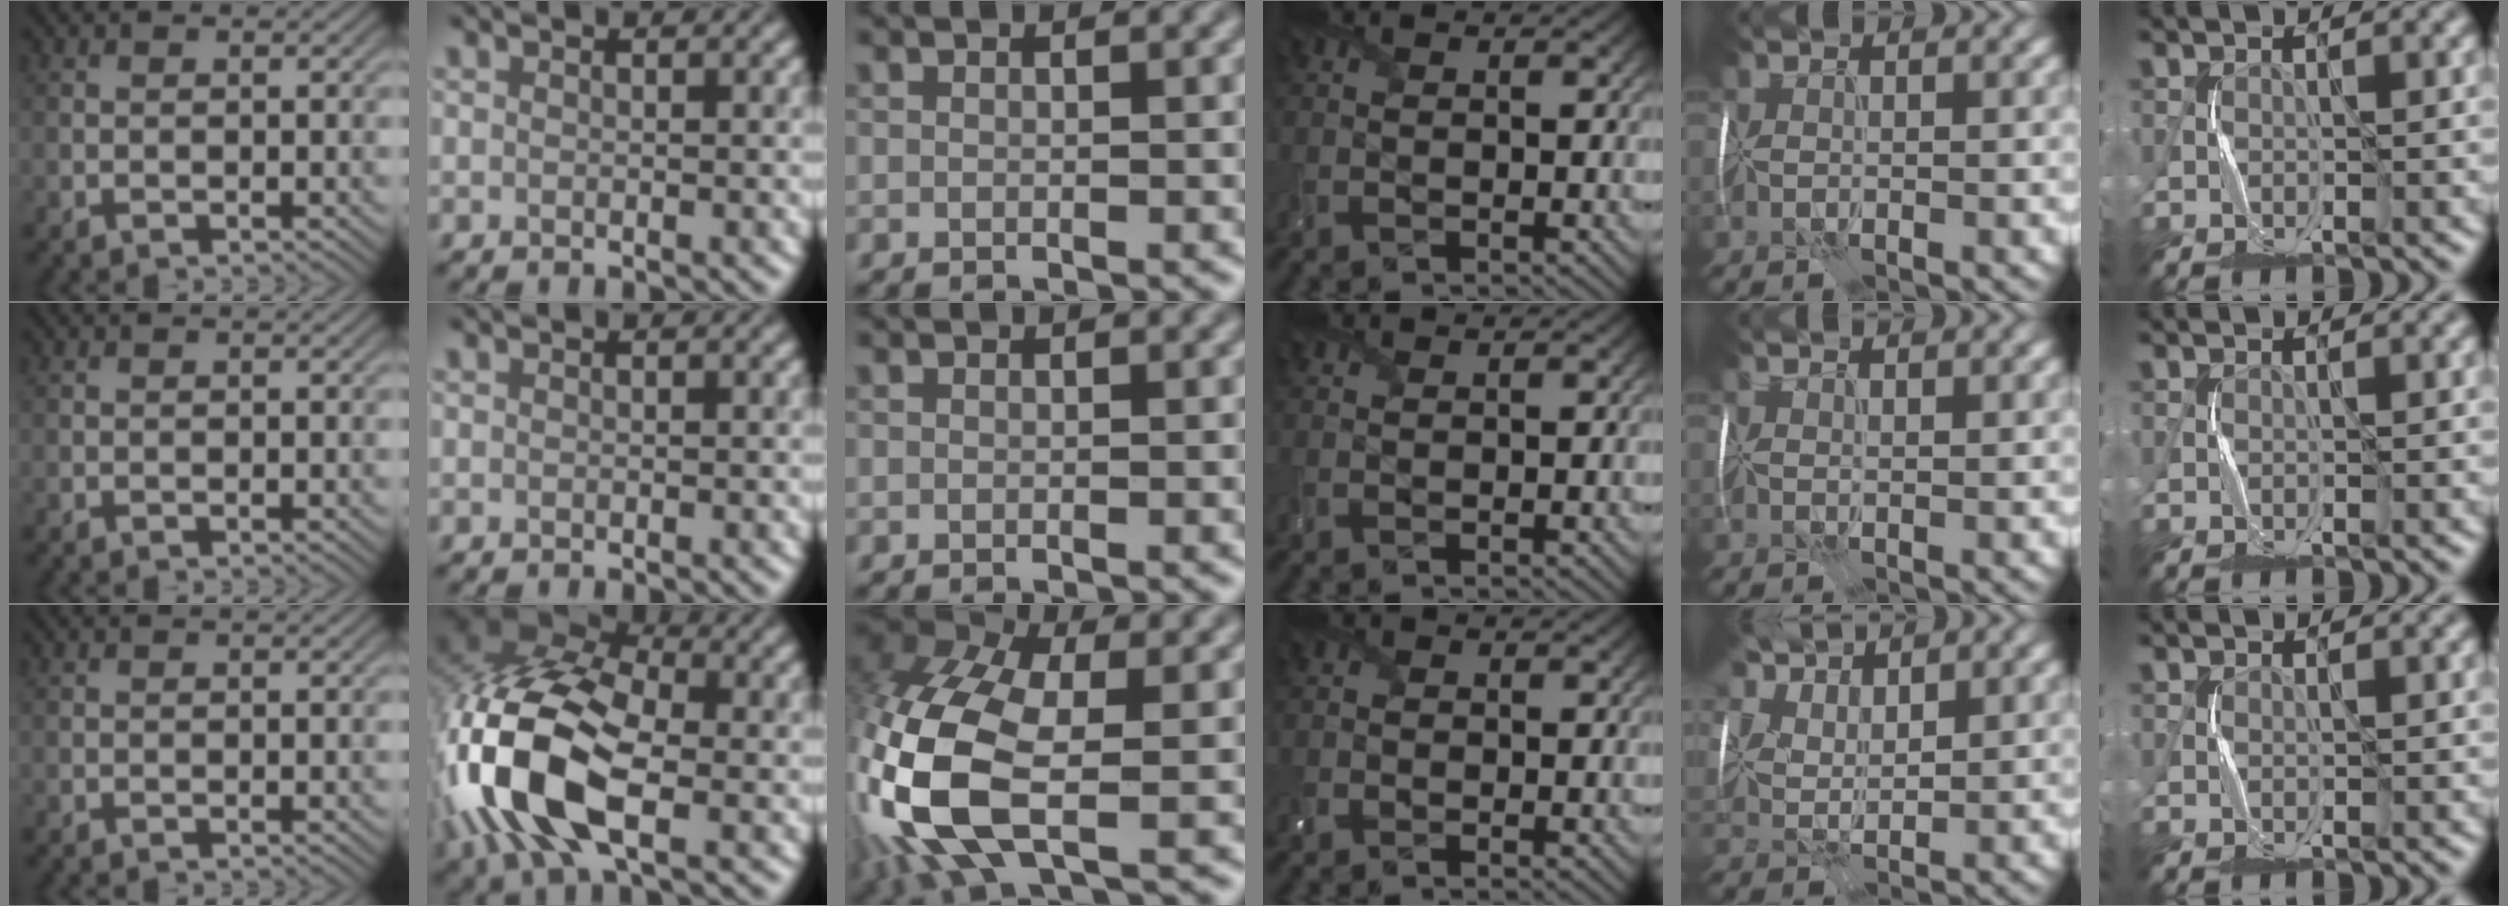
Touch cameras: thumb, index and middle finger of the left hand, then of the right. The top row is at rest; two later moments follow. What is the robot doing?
{"motion": "wrap", "object": "receipt paper"}